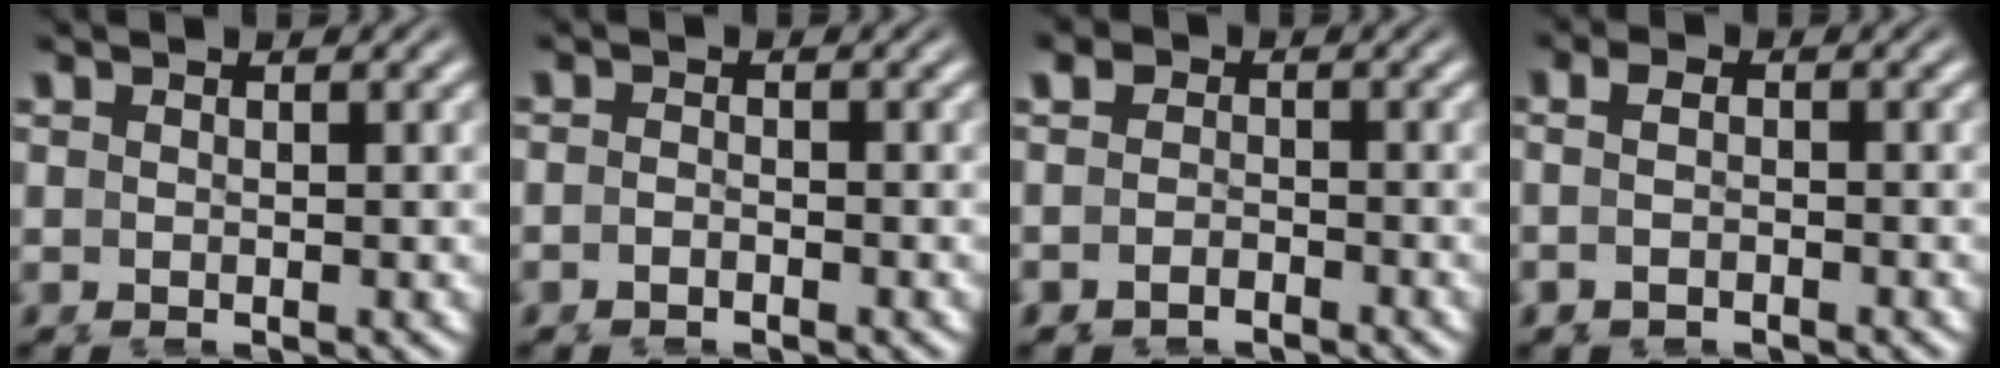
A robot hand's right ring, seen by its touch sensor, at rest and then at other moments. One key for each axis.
{"total": 1.4, "fx": -1.4, "fy": 0.2, "fz": -0.1, "tx": -0.006, "ty": -0.009, "tz": -0.029}
{"total": 3.1, "fx": -2.2, "fy": 2.1, "fz": 0.3, "tx": -0.023, "ty": -0.020, "tz": -0.038}
{"total": 2.0, "fx": -1.5, "fy": 0.7, "fz": 1.1, "tx": -0.026, "ty": -0.011, "tz": -0.028}